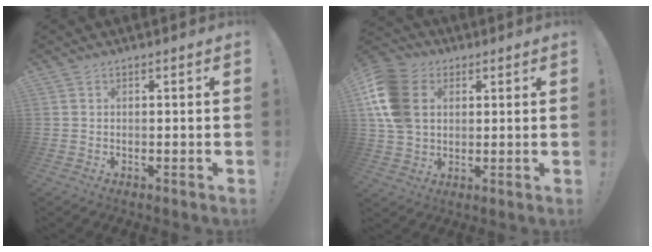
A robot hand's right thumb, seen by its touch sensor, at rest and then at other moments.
{"total": 15.9, "force": [3.5, 12.2, 9.5], "torque": [-0.195, -0.004, 0.070]}